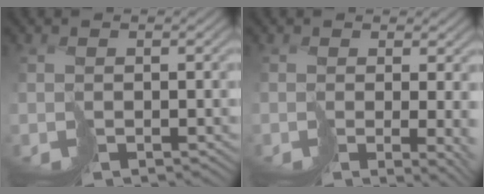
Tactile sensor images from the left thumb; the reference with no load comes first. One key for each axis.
{"total": 4.7, "fx": 0.6, "fy": 1.5, "fz": 4.5, "tx": -0.078, "ty": -0.015, "tz": 0.030}